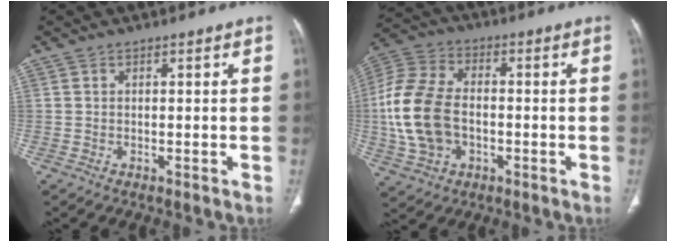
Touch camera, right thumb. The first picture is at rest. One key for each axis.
{"total": 16.0, "fx": -1.8, "fy": 10.8, "fz": 11.8, "tx": -0.248, "ty": 0.019, "tz": -0.030}